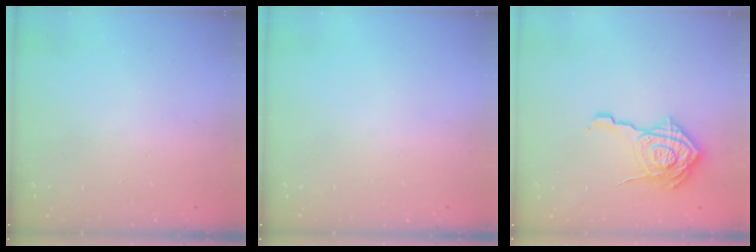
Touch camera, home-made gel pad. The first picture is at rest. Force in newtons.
{"total": 0.0}
{"total": 17.3, "press": 17.3, "slide": 0.6}